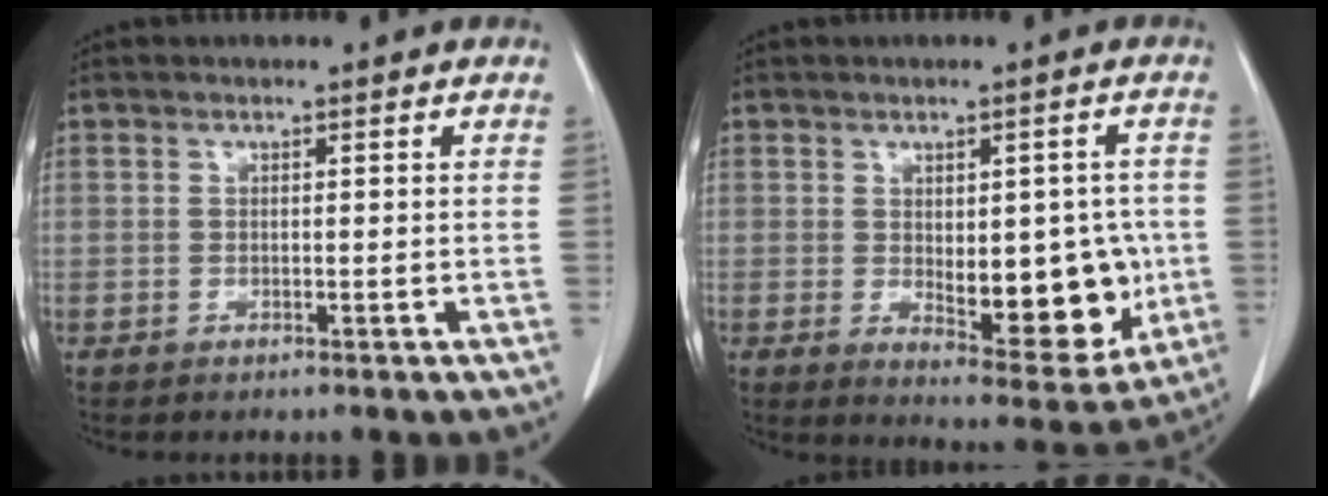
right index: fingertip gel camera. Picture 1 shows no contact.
{"total": 12.1, "force": [-1.2, 5.0, 11.0], "torque": [-0.134, -0.006, 0.003]}